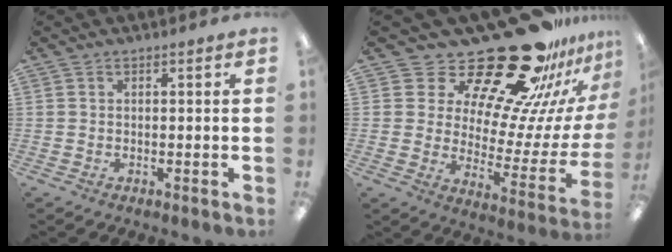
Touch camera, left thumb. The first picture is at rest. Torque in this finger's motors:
{"motor_torque": [0.84, 0.99, 0.03, -0.32, 0.00]}